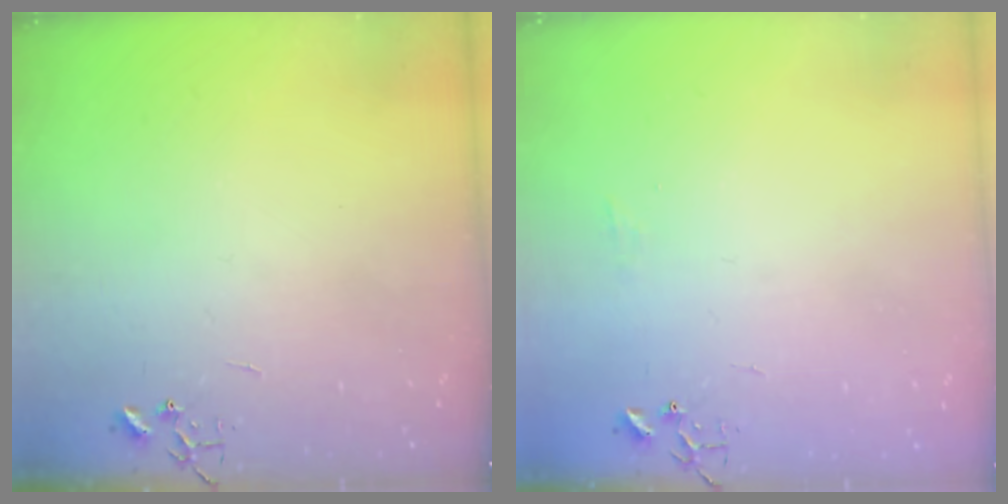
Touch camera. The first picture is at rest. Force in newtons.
{"total": 5.1, "press": 5.1, "slide": 0.7}